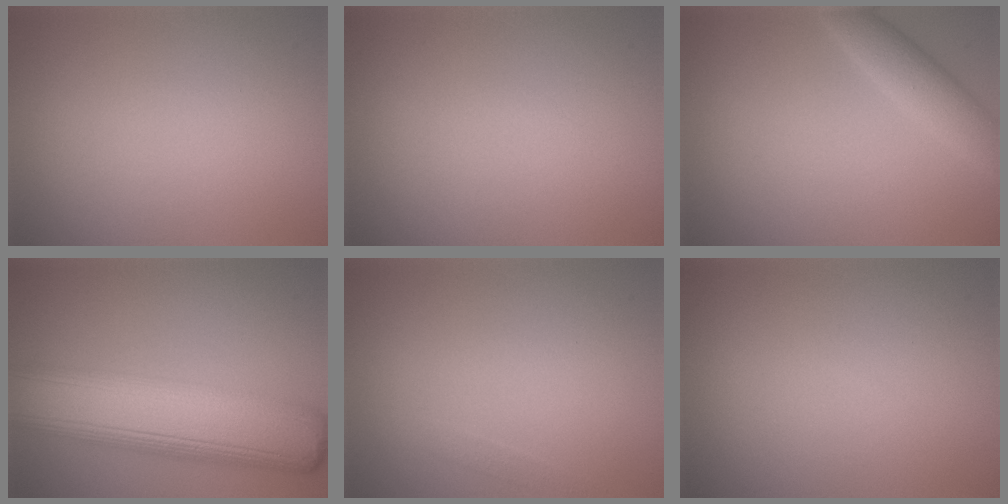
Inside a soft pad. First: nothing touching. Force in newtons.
{"total": 0.0}
{"total": 2.9, "press": 2.9, "slide": 0.2}
{"total": 12.0, "press": 12.0, "slide": 0.5}
{"total": 0.8, "press": 0.8, "slide": 0.0}
{"total": 0.0}